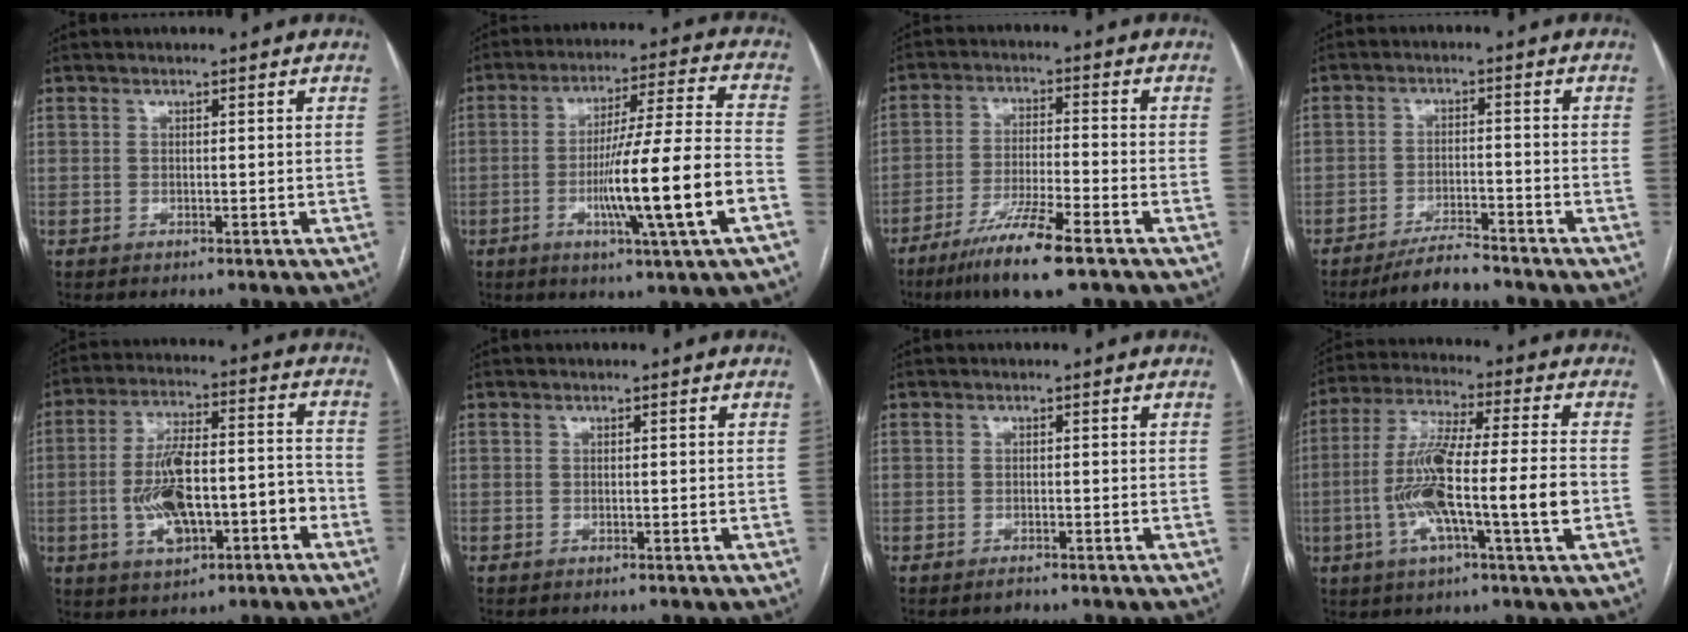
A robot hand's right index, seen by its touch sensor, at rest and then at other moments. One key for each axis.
{"total": 16.1, "fx": -4.9, "fy": -0.9, "fz": 15.3, "tx": -0.262, "ty": -0.007, "tz": -0.081}
{"total": 10.4, "fx": -6.7, "fy": 0.3, "fz": 7.9, "tx": -0.153, "ty": -0.027, "tz": -0.120}
{"total": 5.2, "fx": -4.9, "fy": 0.5, "fz": 1.8, "tx": -0.032, "ty": -0.013, "tz": -0.087}
{"total": 13.4, "fx": -4.1, "fy": 4.8, "fz": 11.8, "tx": -0.215, "ty": 0.029, "tz": -0.062}
{"total": 0.0}
{"total": 0.7, "fx": -0.7, "fy": 0.2, "fz": 0.2, "tx": -0.002, "ty": 0.000, "tz": -0.009}
{"total": 15.5, "fx": -3.0, "fy": 0.9, "fz": 15.2, "tx": -0.283, "ty": 0.004, "tz": -0.059}